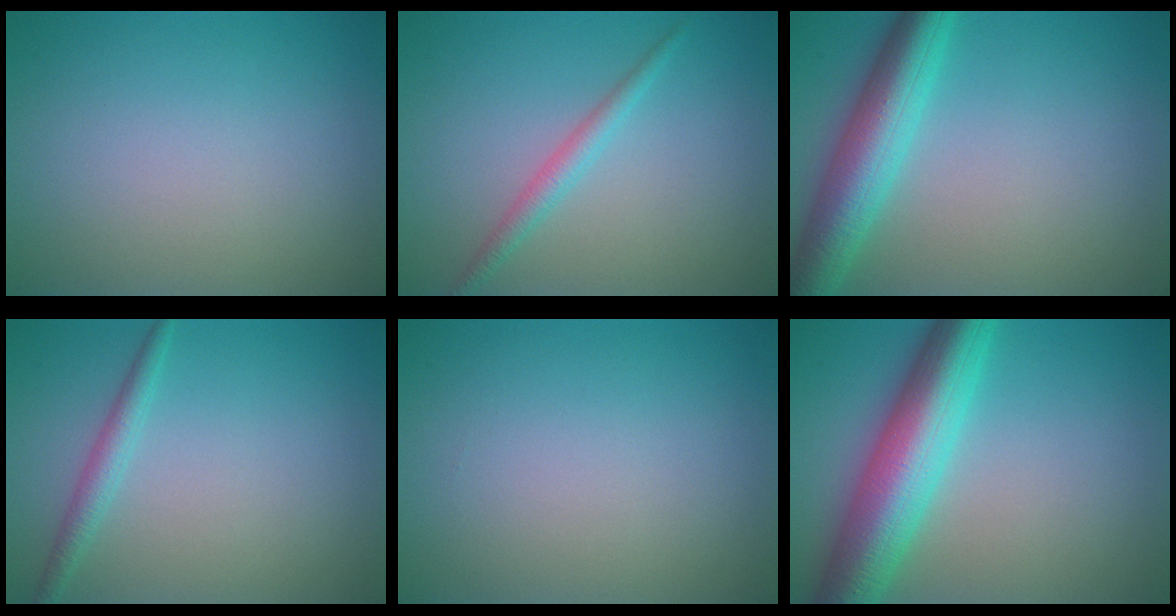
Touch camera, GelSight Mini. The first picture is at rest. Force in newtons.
{"total": 1.8, "press": 1.8, "slide": 0.1}
{"total": 6.6, "press": 6.6, "slide": 0.1}
{"total": 1.8, "press": 1.8, "slide": 0.0}
{"total": 0.0}
{"total": 9.0, "press": 9.0, "slide": 0.3}